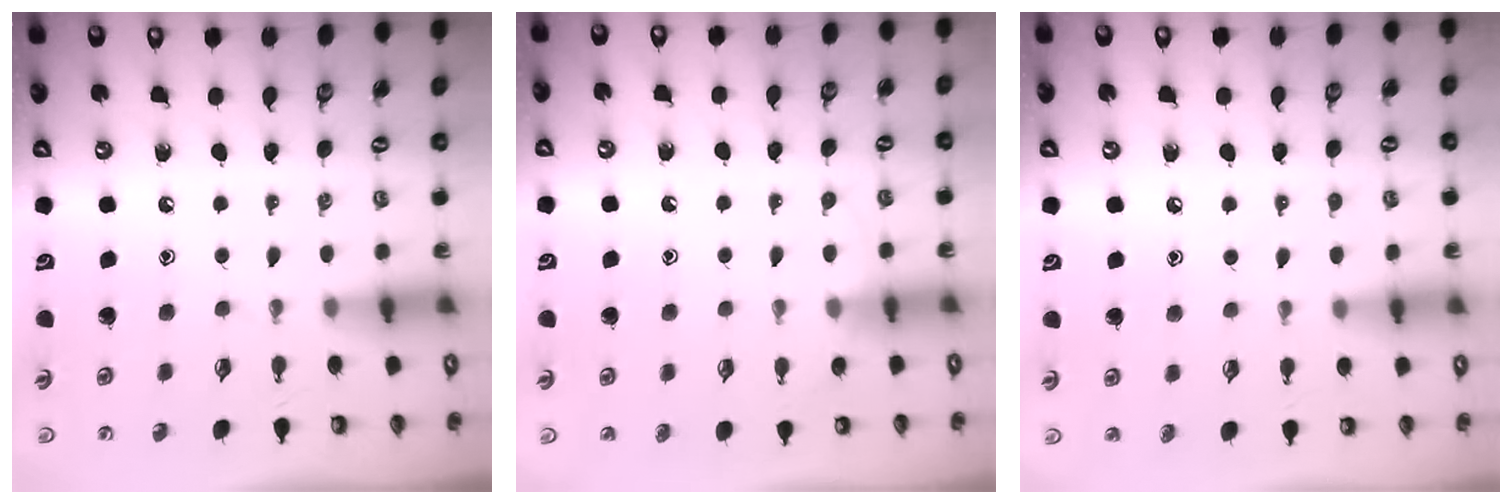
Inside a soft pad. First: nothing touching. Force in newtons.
{"total": 2.7, "press": 2.7, "slide": 0.3}
{"total": 5.2, "press": 5.2, "slide": 0.6}